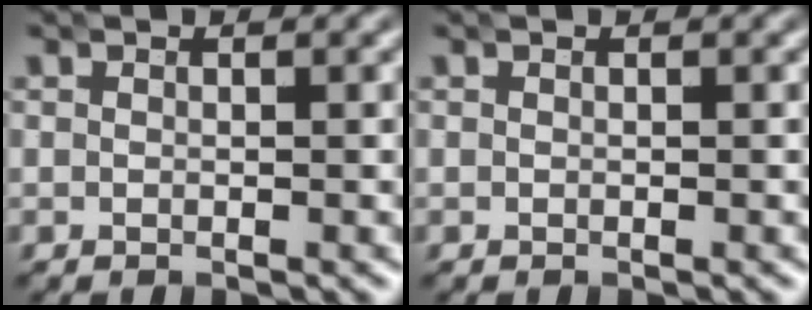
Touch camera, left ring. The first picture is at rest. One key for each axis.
{"total": 0.0}